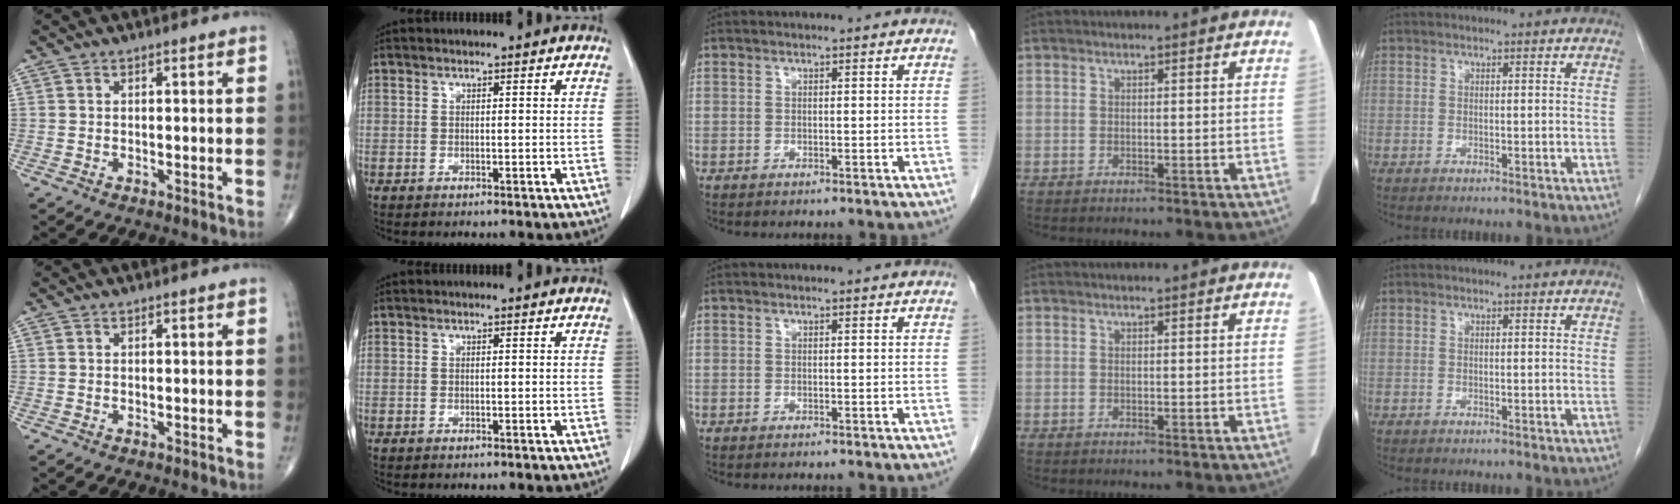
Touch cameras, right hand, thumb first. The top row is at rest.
{}